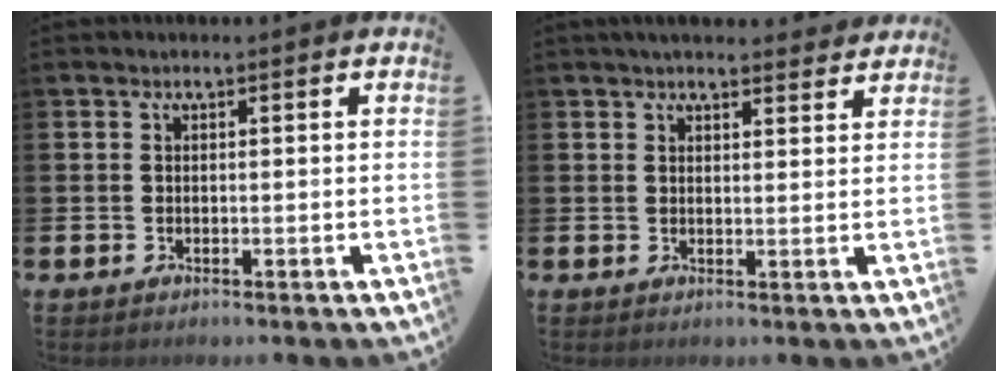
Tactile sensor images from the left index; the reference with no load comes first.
{"total": 3.5, "force": [3.4, 0.7, 0.6], "torque": [-0.007, -0.015, 0.060]}